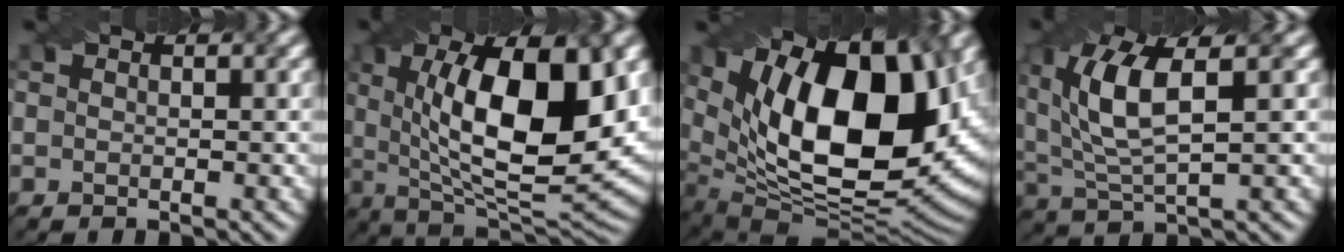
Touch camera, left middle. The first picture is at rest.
{"total": 14.3, "force": [2.0, 5.4, 13.1], "torque": [-0.194, -0.003, 0.036]}
{"total": 18.0, "force": [4.6, 9.1, 14.8], "torque": [-0.222, 0.012, 0.087]}
{"total": 7.3, "force": [1.8, 2.7, 6.5], "torque": [-0.147, 0.011, 0.045]}